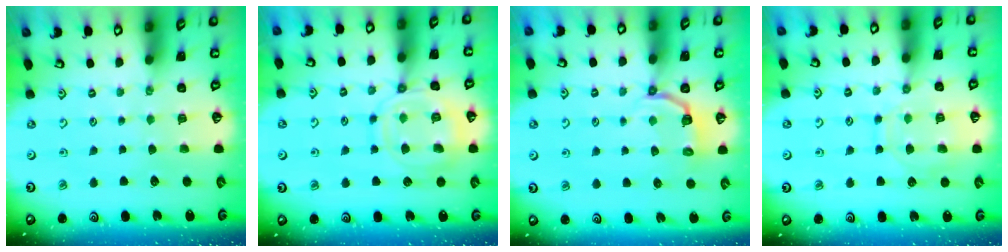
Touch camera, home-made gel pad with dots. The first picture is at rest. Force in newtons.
{"total": 12.3, "press": 12.3, "slide": 1.1}
{"total": 4.0, "press": 2.6, "slide": 3.0}
{"total": 11.3, "press": 11.2, "slide": 1.1}